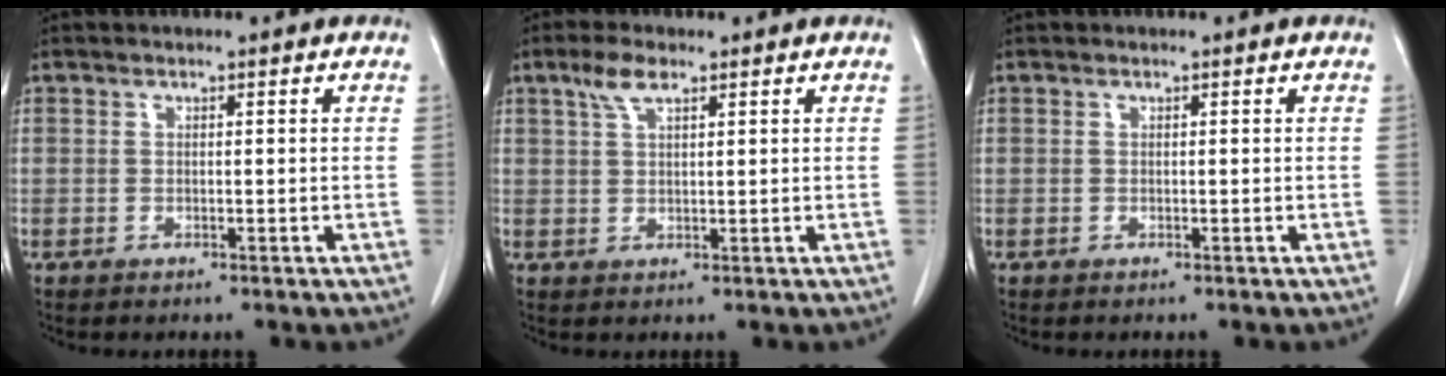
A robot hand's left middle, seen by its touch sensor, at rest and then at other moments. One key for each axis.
{"total": 3.5, "fx": 2.2, "fy": 1.1, "fz": 2.5, "tx": -0.059, "ty": 0.009, "tz": 0.046}
{"total": 0.0}